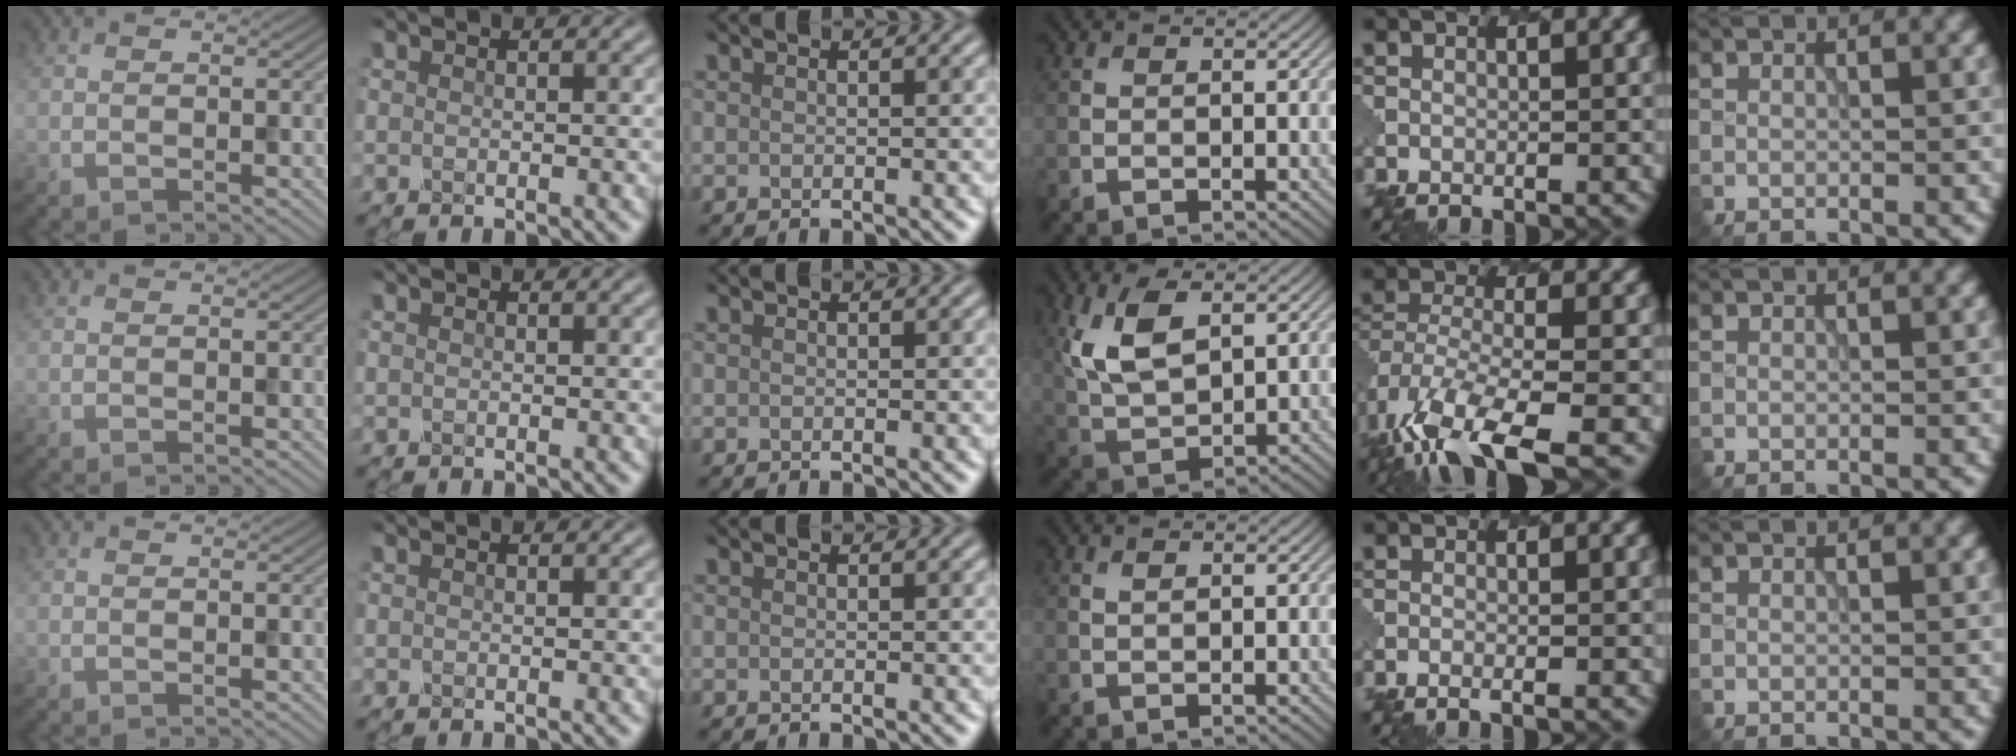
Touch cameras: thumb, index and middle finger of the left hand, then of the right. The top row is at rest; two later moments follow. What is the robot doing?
{"motion": "insert", "object": "pen bag"}